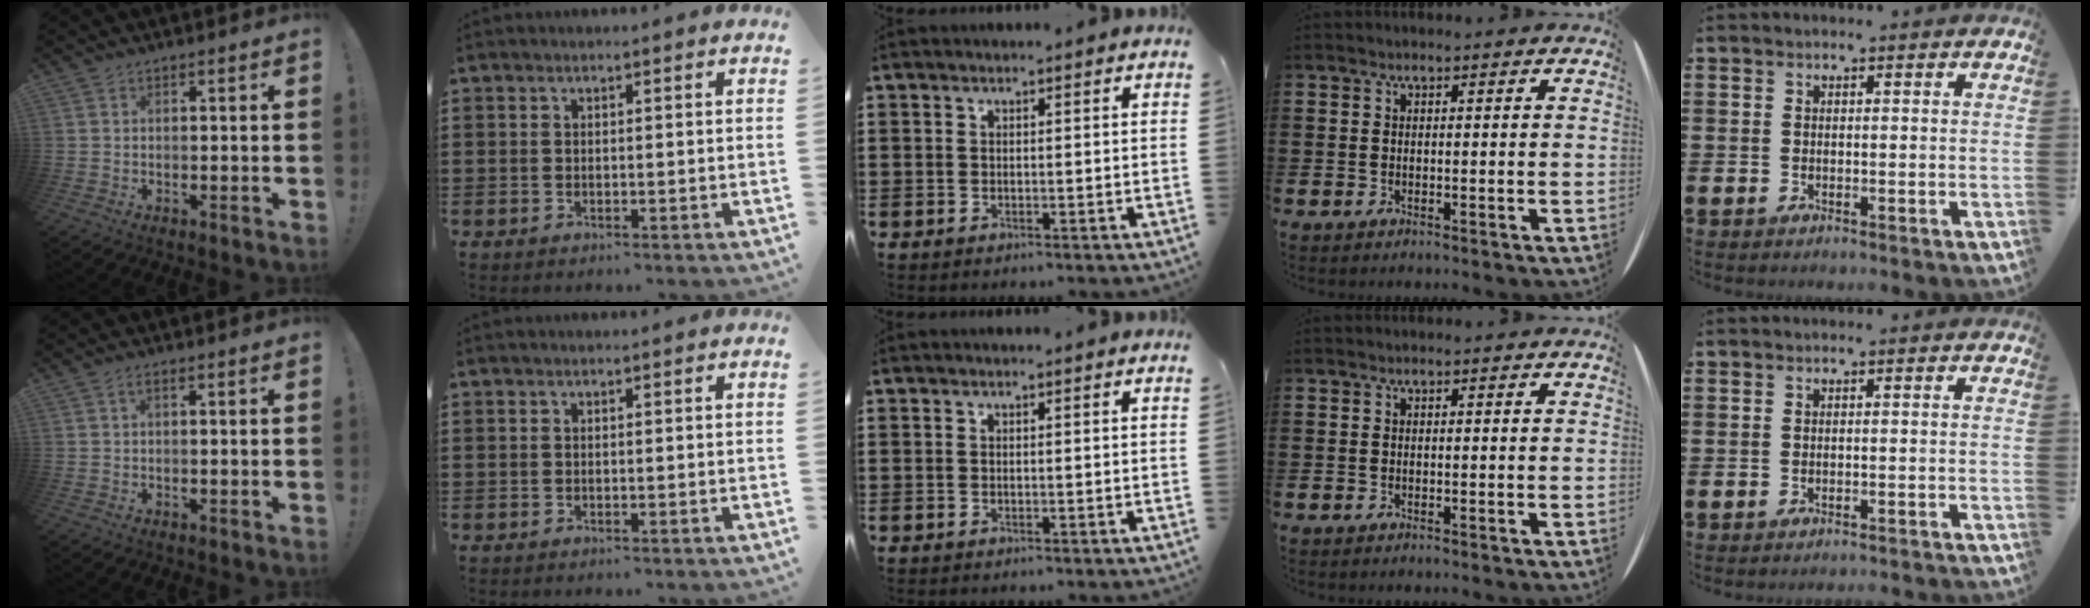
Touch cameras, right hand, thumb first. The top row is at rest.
{"thumb": {"total": 1.3, "force": [-0.2, 0.1, 1.2], "torque": [-0.029, 0.005, -0.004]}, "little": {"total": 0.9, "force": [-0.9, -0.2, -0.1], "torque": [0.000, 0.002, -0.019]}}